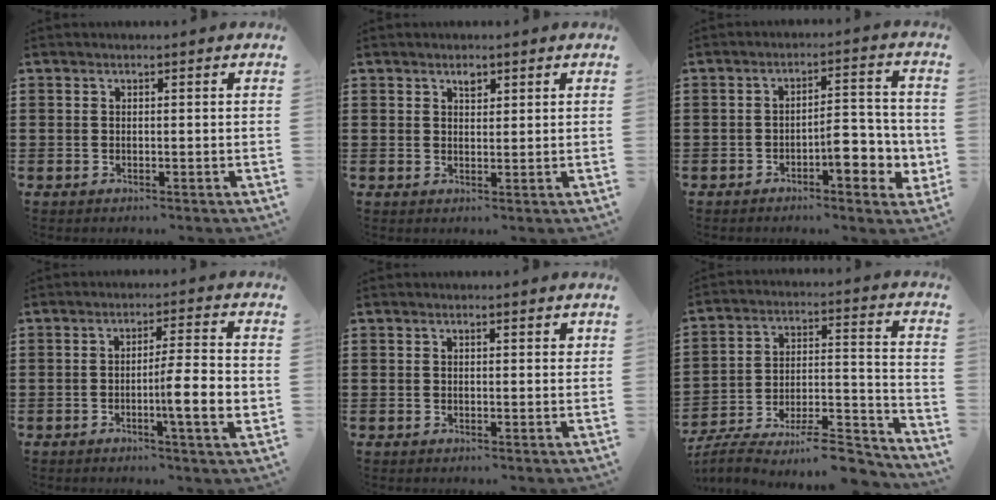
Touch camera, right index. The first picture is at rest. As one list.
[{"total": 1.5, "force": [1.0, 0.8, 0.8], "torque": [-0.011, -0.001, 0.017]}, {"total": 6.1, "force": [-2.4, 2.3, 5.1], "torque": [-0.068, 0.002, -0.046]}, {"total": 7.8, "force": [-1.7, 0.6, 7.6], "torque": [-0.117, -0.010, -0.029]}, {"total": 0.8, "force": [0.4, 0.3, 0.6], "torque": [-0.005, 0.000, 0.005]}, {"total": 9.6, "force": [-8.4, 1.8, 4.3], "torque": [-0.049, 0.020, -0.158]}]